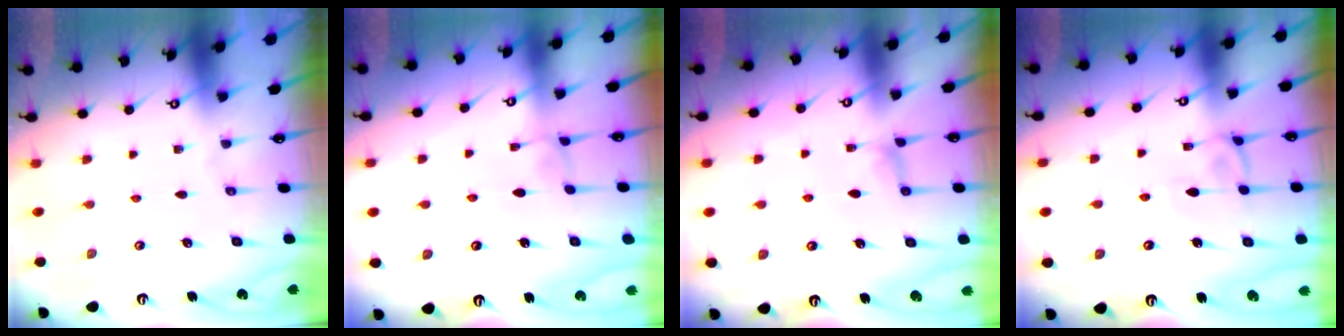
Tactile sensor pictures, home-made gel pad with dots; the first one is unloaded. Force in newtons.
{"total": 0.0}
{"total": 0.8, "press": 0.5, "slide": 0.7}
{"total": 1.0, "press": 1.0, "slide": 0.2}